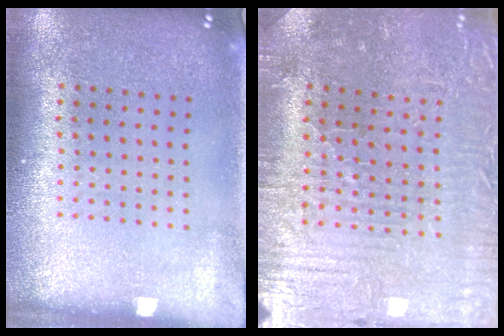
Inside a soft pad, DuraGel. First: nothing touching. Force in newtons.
{"total": 2.3, "press": 2.2, "slide": 0.4}